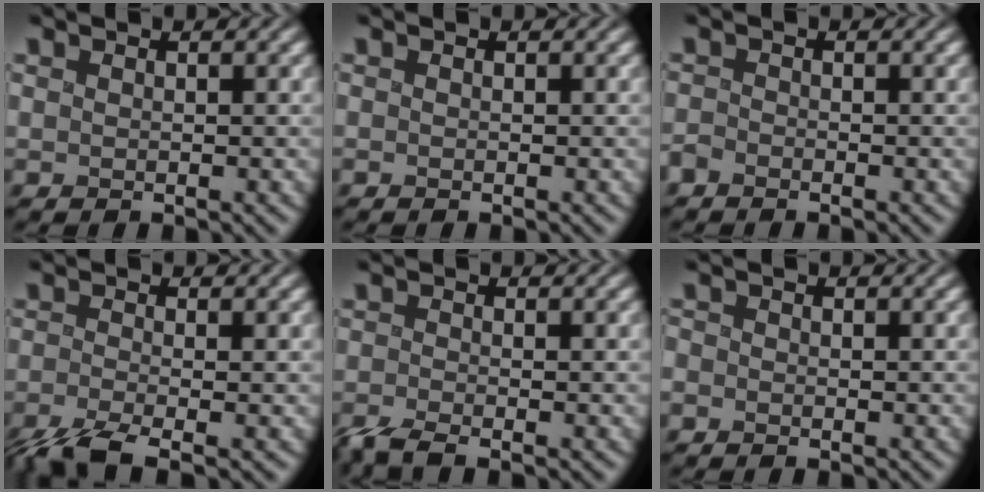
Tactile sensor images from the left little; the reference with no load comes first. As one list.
[{"total": 0.0}, {"total": 1.4, "force": [-1.3, 0.5, 0.2], "torque": [0.001, -0.001, -0.029]}, {"total": 3.7, "force": [-2.4, 0.8, 2.7], "torque": [-0.051, -0.007, -0.055]}, {"total": 2.6, "force": [-2.1, 0.3, 1.6], "torque": [-0.032, -0.006, -0.049]}, {"total": 0.8, "force": [-0.5, 0.6, 0.1], "torque": [0.003, 0.001, -0.012]}]